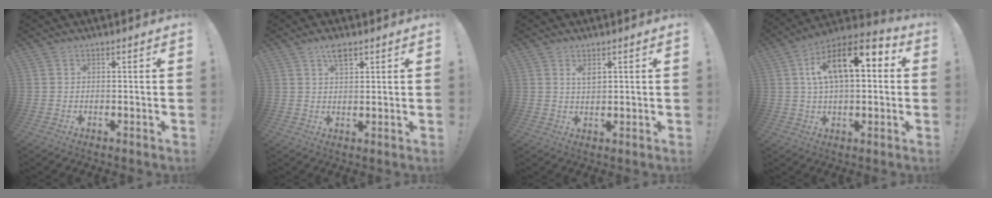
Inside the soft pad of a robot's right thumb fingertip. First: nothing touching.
{"total": 4.2, "force": [2.7, 1.7, 2.8], "torque": [-0.037, -0.012, 0.043]}
{"total": 2.5, "force": [1.7, 0.9, 1.6], "torque": [-0.019, -0.008, 0.026]}
{"total": 16.5, "force": [4.9, 7.9, 13.6], "torque": [-0.232, -0.009, 0.076]}